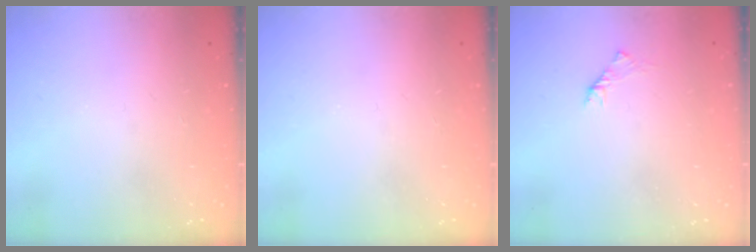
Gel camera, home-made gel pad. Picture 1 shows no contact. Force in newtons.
{"total": 0.0}
{"total": 1.6, "press": 1.4, "slide": 0.6}